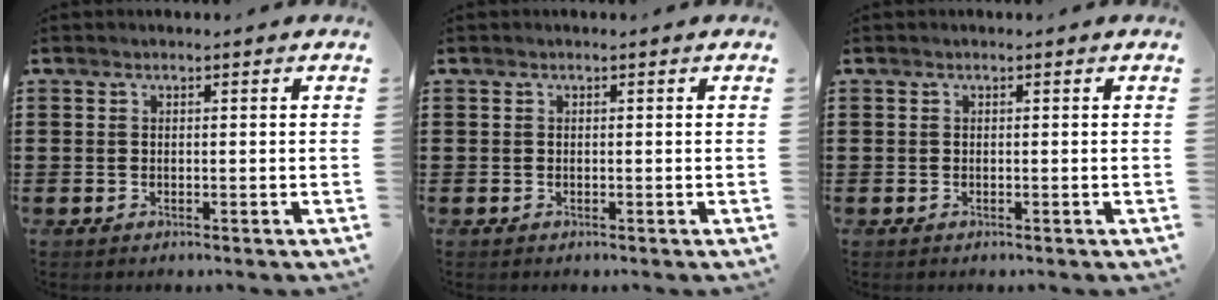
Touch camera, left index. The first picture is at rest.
{"total": 0.0}
{"total": 0.0}